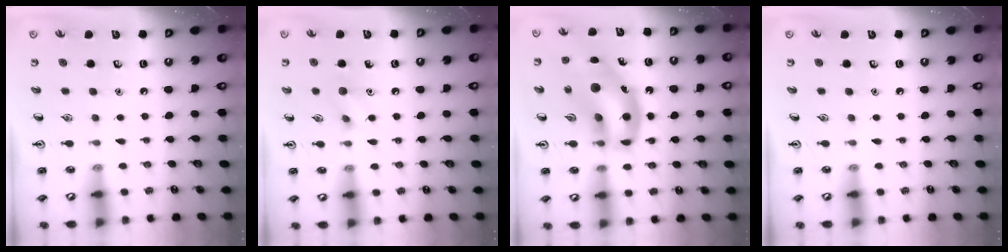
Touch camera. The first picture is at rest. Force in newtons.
{"total": 6.3, "press": 6.2, "slide": 1.1}
{"total": 18.2, "press": 17.8, "slide": 3.7}
{"total": 0.0}